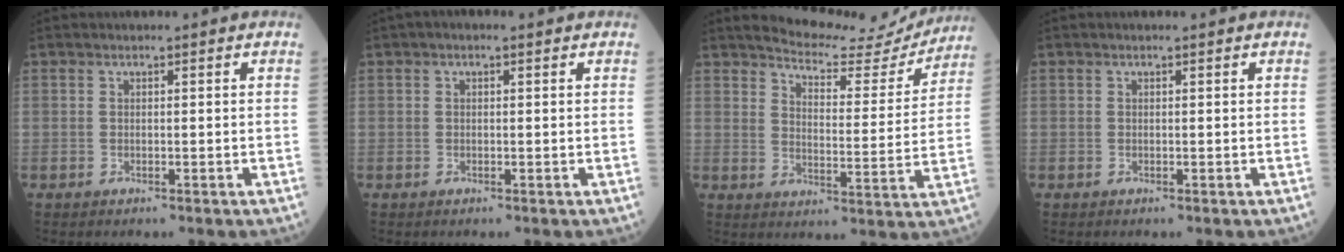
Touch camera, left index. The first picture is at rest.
{"total": 1.2, "force": [0.5, 0.5, 0.9], "torque": [-0.019, 0.008, 0.004]}
{"total": 14.1, "force": [13.7, 2.2, 2.5], "torque": [-0.031, -0.037, 0.169]}
{"total": 0.0}